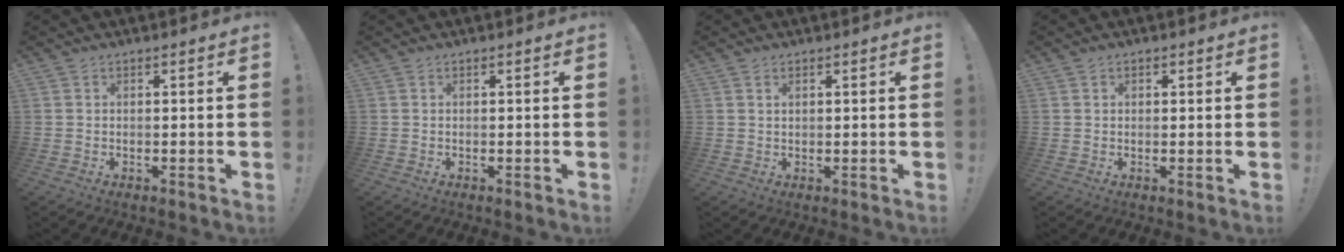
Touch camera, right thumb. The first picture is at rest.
{"total": 0.0}
{"total": 0.9, "force": [0.6, 0.3, 0.6], "torque": [-0.006, -0.002, 0.010]}
{"total": 0.9, "force": [0.5, 0.7, 0.3], "torque": [-0.002, 0.001, 0.008]}